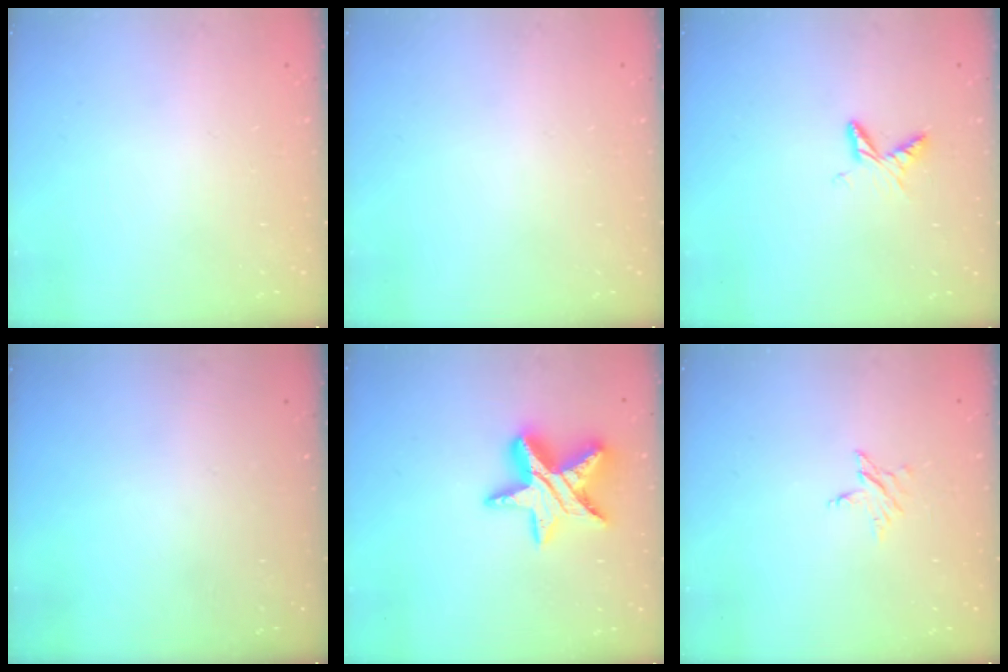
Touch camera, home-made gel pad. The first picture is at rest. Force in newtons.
{"total": 0.0}
{"total": 6.1, "press": 6.1, "slide": 0.6}
{"total": 0.0}
{"total": 16.3, "press": 16.2, "slide": 1.1}
{"total": 2.7, "press": 2.7, "slide": 0.2}